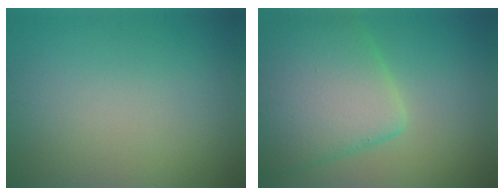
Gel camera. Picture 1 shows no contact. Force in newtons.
{"total": 8.9, "press": 8.9, "slide": 0.4}